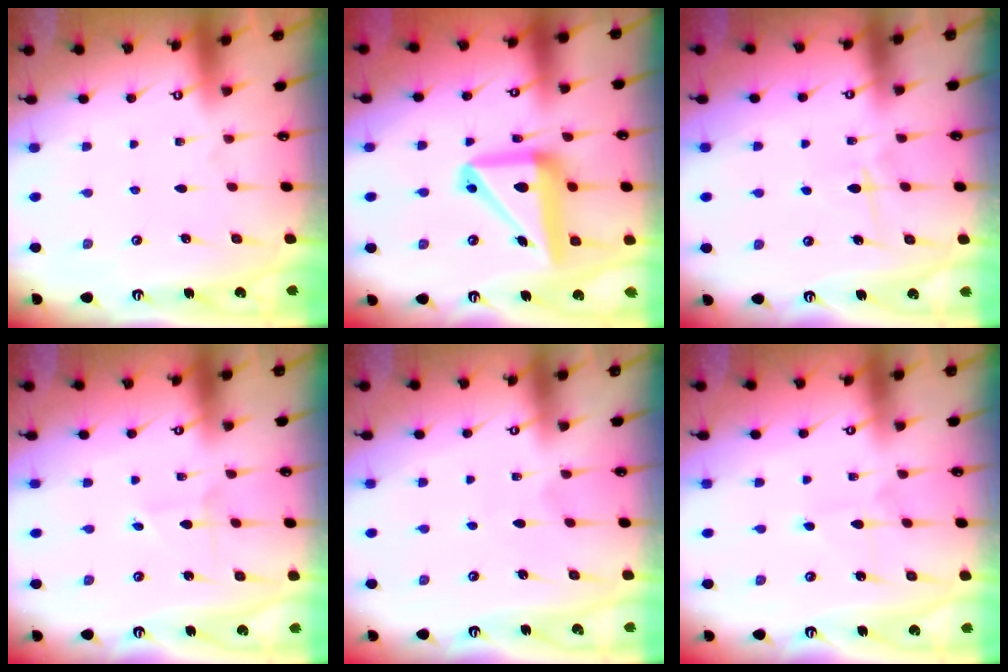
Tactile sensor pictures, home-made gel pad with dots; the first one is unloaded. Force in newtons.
{"total": 16.4, "press": 16.2, "slide": 2.5}
{"total": 5.5, "press": 5.5, "slide": 0.8}
{"total": 1.9, "press": 1.9, "slide": 0.1}
{"total": 3.1, "press": 3.1, "slide": 0.2}
{"total": 4.9, "press": 4.9, "slide": 0.5}